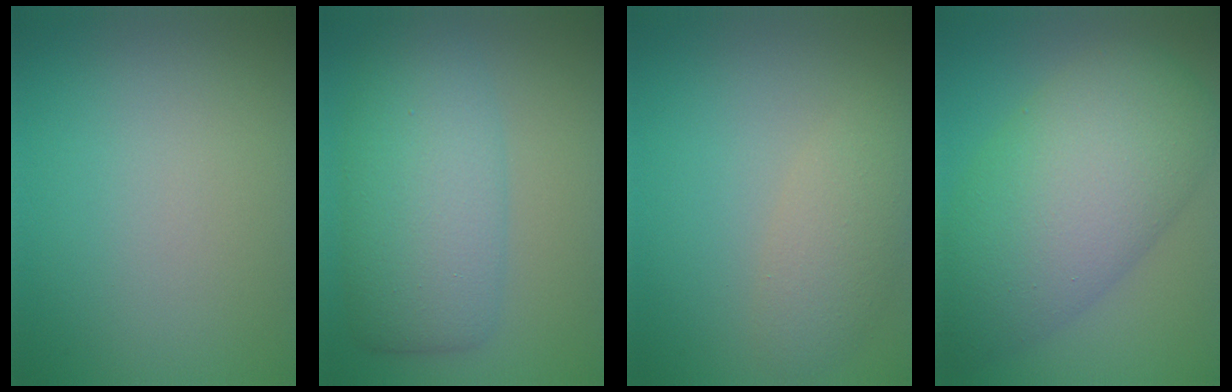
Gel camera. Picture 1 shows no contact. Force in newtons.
{"total": 7.1, "press": 7.1, "slide": 0.2}
{"total": 3.1, "press": 3.1, "slide": 0.3}
{"total": 10.8, "press": 10.8, "slide": 0.3}